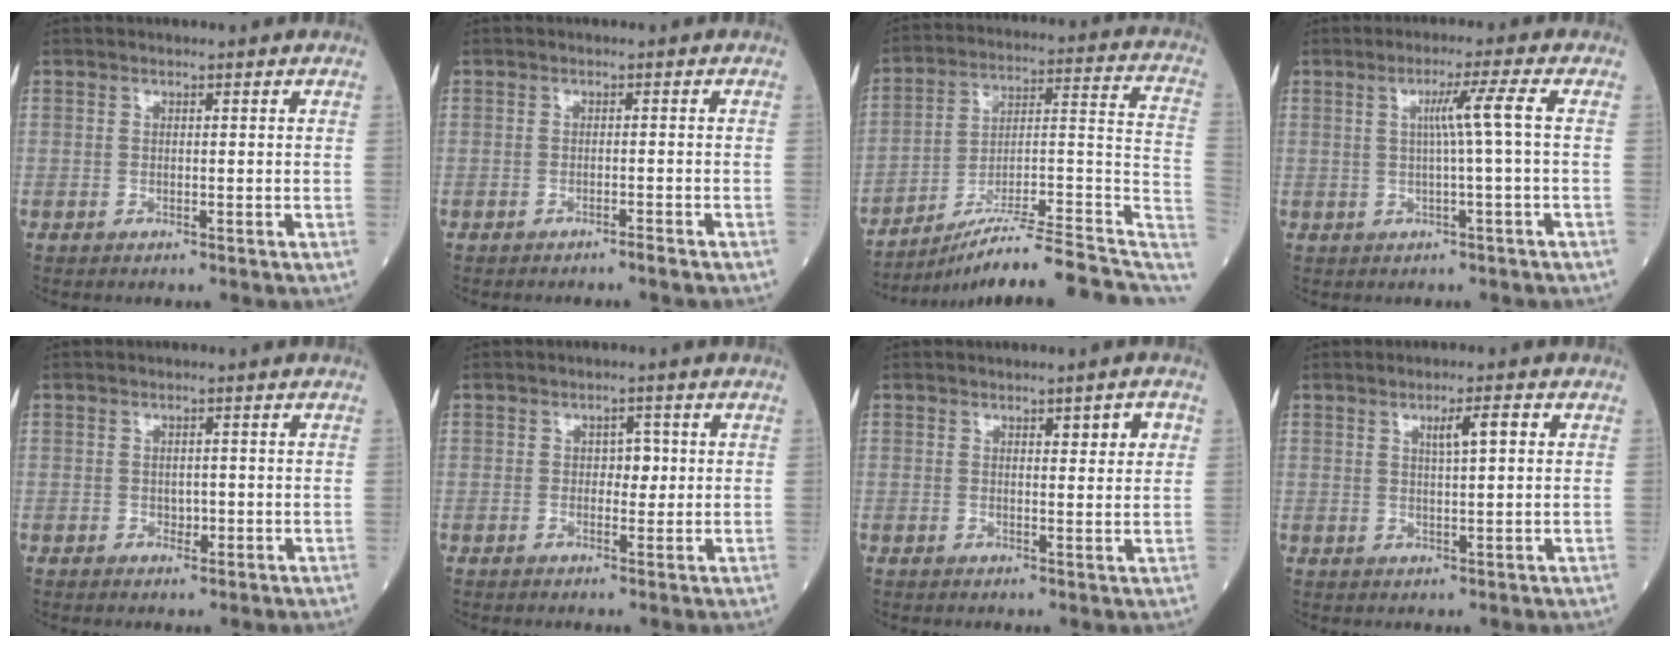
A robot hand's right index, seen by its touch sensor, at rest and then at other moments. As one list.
[{"total": 1.6, "force": [-1.4, -0.3, 0.7], "torque": [-0.013, 0.001, -0.018]}, {"total": 19.9, "force": [-16.2, 1.3, 11.4], "torque": [-0.123, 0.033, -0.250]}, {"total": 4.3, "force": [0.3, -1.3, 4.1], "torque": [-0.074, 0.006, 0.007]}, {"total": 1.4, "force": [-0.3, 1.0, 0.8], "torque": [-0.007, 0.002, -0.002]}, {"total": 2.4, "force": [0.2, 1.5, 1.8], "torque": [-0.018, 0.004, 0.001]}, {"total": 3.1, "force": [1.3, 0.8, 2.7], "torque": [-0.035, 0.002, 0.018]}, {"total": 3.6, "force": [1.3, 0.3, 3.3], "torque": [-0.055, 0.005, 0.022]}]